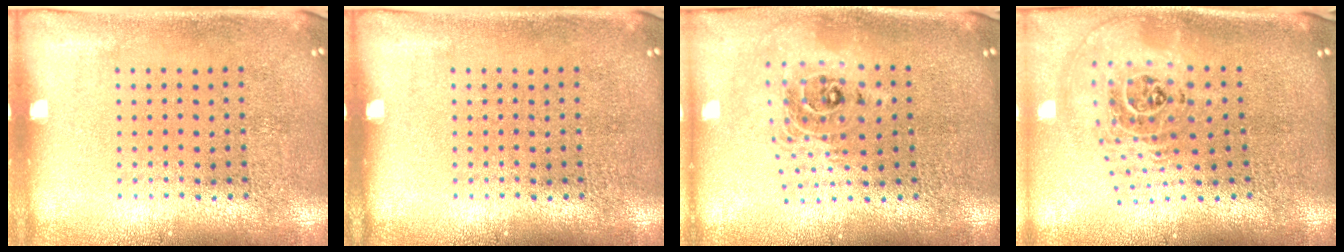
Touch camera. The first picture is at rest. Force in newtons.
{"total": 0.0}
{"total": 2.0, "press": 1.6, "slide": 1.3}
{"total": 2.6, "press": 1.9, "slide": 1.8}